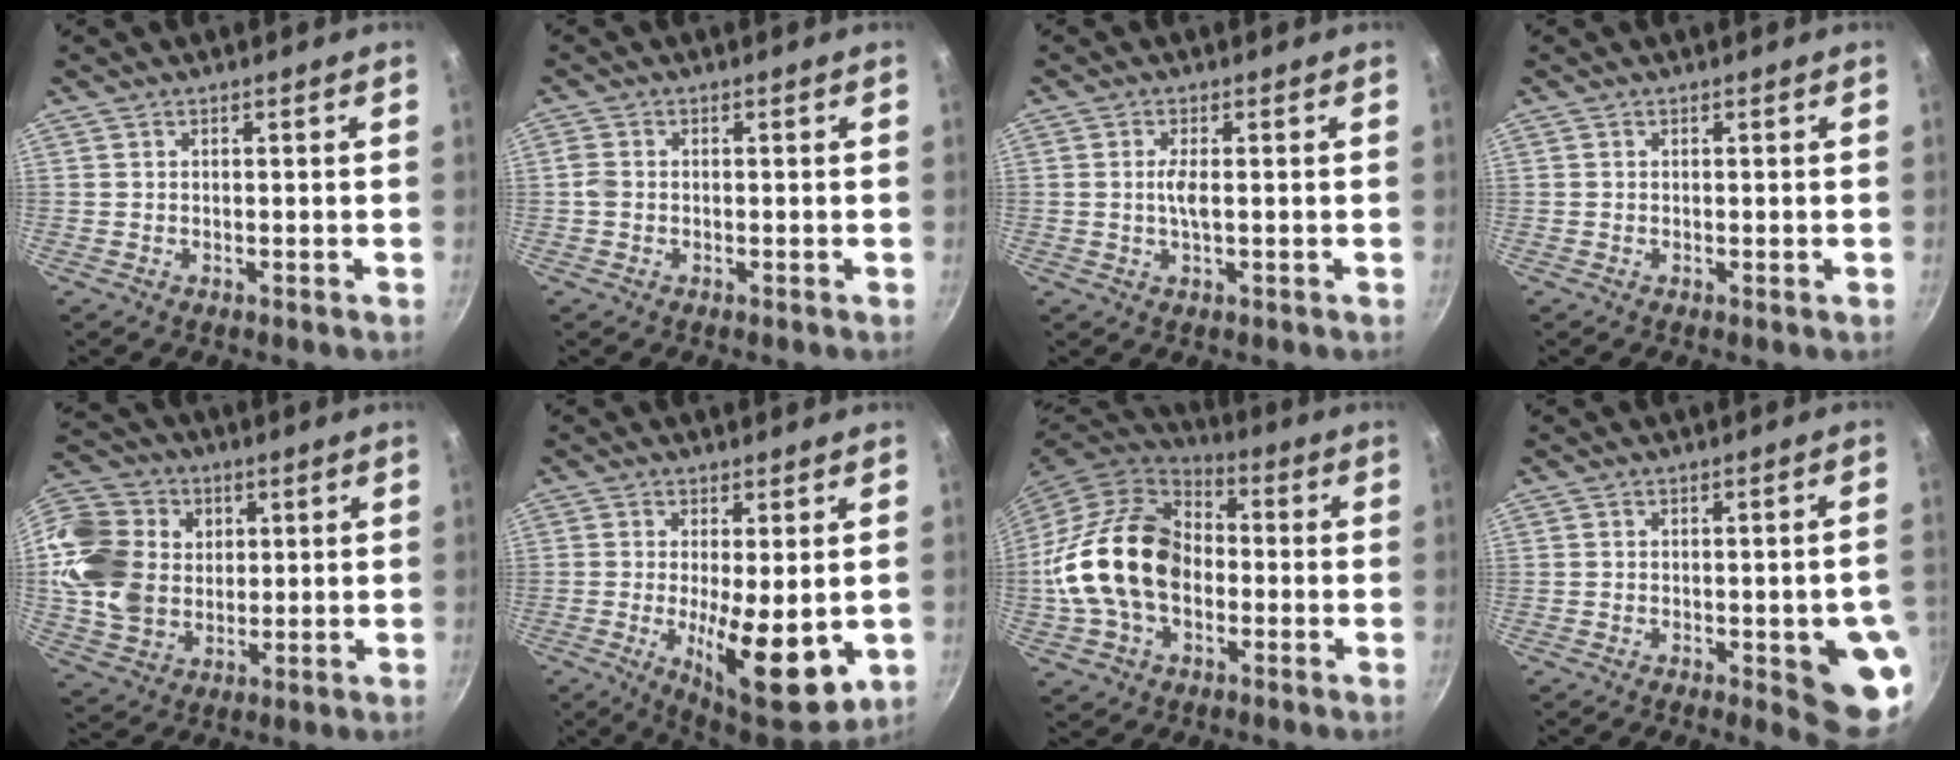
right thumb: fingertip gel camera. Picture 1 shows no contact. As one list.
[{"total": 1.7, "force": [-0.3, 1.4, 0.9], "torque": [-0.020, 0.005, -0.010]}, {"total": 2.8, "force": [0.1, 0.7, 2.7], "torque": [-0.061, 0.001, 0.001]}, {"total": 0.0}, {"total": 18.8, "force": [3.9, 15.3, 10.1], "torque": [-0.185, 0.007, 0.077]}, {"total": 13.9, "force": [-2.0, 4.7, 13.0], "torque": [-0.183, -0.013, -0.018]}, {"total": 21.0, "force": [-1.9, 15.0, 14.6], "torque": [-0.248, 0.040, -0.042]}, {"total": 10.2, "force": [-2.5, 3.0, 9.4], "torque": [-0.083, 0.010, -0.027]}]